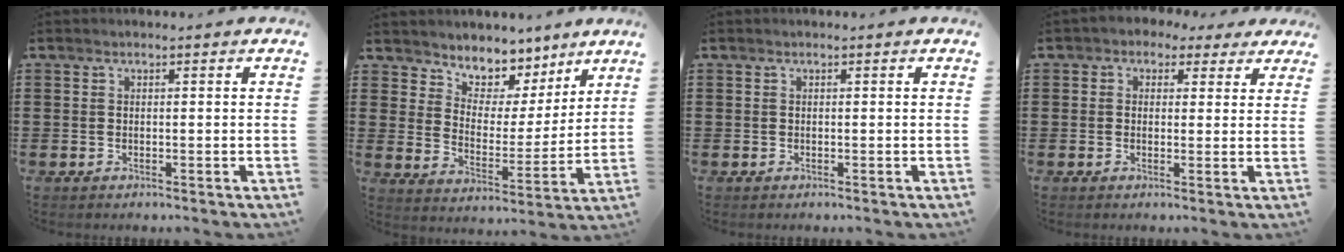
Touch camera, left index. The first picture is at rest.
{"total": 5.8, "force": [4.7, 3.4, -0.3], "torque": [-0.034, -0.035, 0.083]}
{"total": 0.0}
{"total": 2.2, "force": [1.1, 1.8, 0.7], "torque": [-0.023, 0.011, 0.019]}